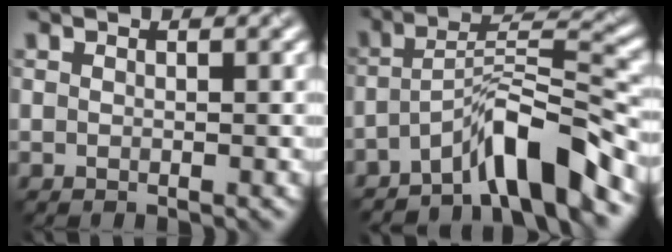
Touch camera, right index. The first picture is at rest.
{"total": 7.0, "force": [-5.4, 0.9, 4.4], "torque": [-0.068, 0.011, -0.100]}